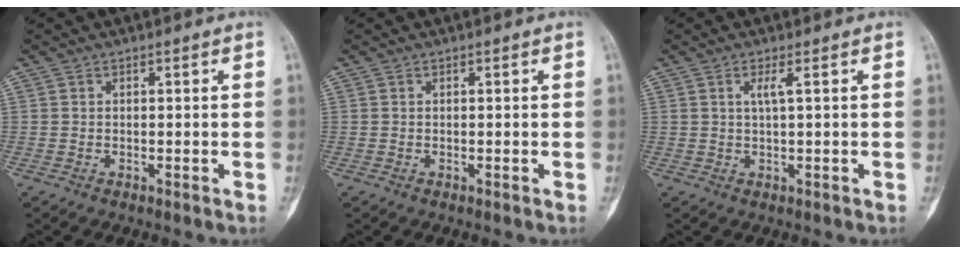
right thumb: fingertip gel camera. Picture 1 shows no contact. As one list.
[{"total": 0.0}, {"total": 1.9, "force": [0.6, -0.1, 1.8], "torque": [-0.044, 0.000, 0.013]}]